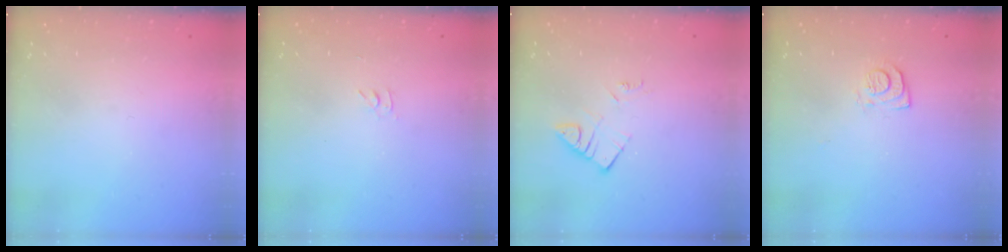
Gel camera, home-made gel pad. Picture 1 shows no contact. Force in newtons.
{"total": 2.8, "press": 2.8, "slide": 0.4}
{"total": 4.4, "press": 4.4, "slide": 0.2}
{"total": 6.8, "press": 6.7, "slide": 0.7}